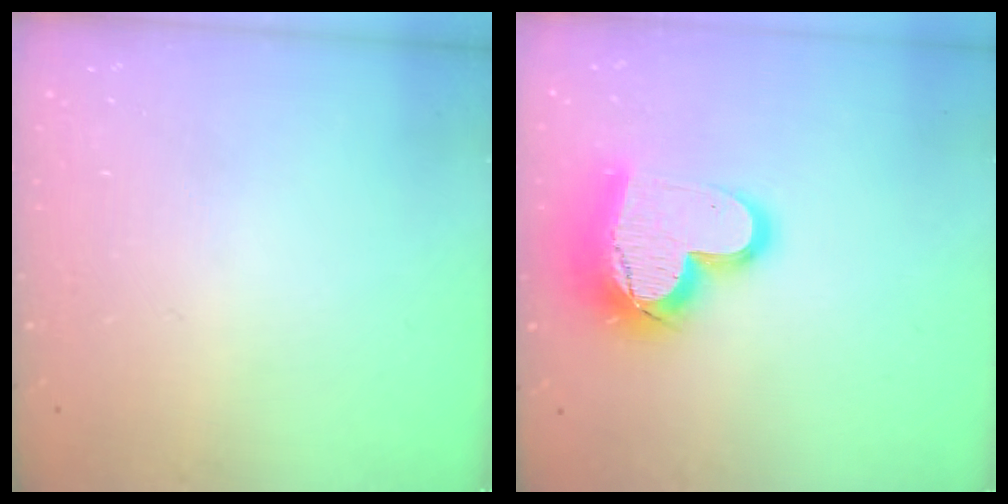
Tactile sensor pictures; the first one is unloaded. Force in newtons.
{"total": 17.9, "press": 17.8, "slide": 1.4}